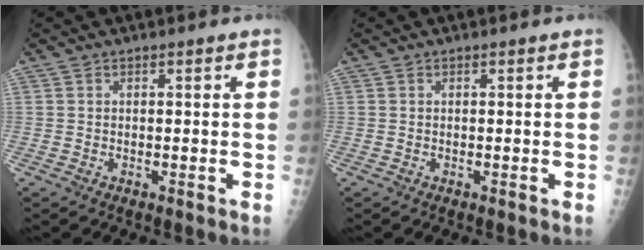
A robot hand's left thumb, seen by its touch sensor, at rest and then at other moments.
{"total": 0.0}